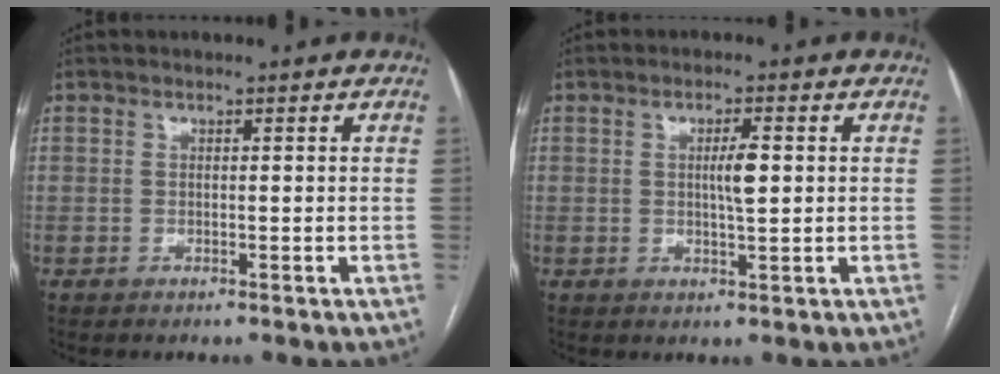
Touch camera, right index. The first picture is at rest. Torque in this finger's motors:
{"motor_torque": [0.04, -0.04, 0.05, 0.05]}